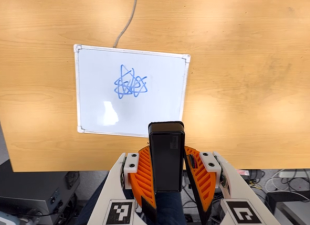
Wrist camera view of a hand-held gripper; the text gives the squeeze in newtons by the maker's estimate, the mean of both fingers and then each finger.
{"total": 5.9, "left": 5.6, "right": 6.2}